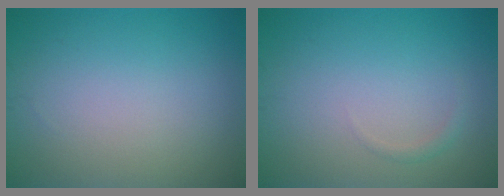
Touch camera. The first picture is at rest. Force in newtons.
{"total": 0.7, "press": 0.7, "slide": 0.0}